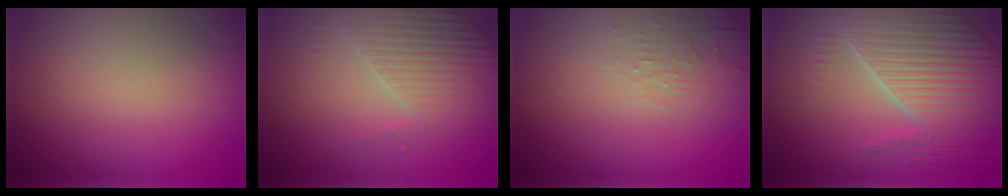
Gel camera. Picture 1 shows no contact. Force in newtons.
{"total": 4.3, "press": 3.3, "slide": 2.7}
{"total": 1.9, "press": 1.9, "slide": 0.3}
{"total": 8.6, "press": 5.7, "slide": 6.5}